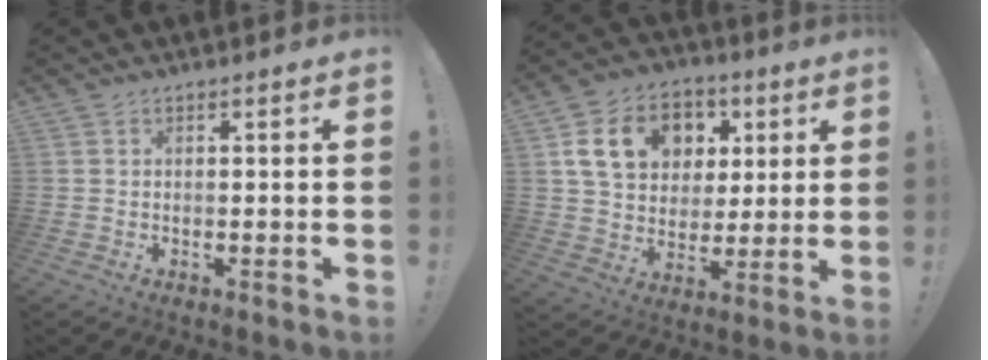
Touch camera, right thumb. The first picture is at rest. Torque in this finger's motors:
{"motor_torque": [2.04, 1.92, 0.54, -0.25, 0.05]}